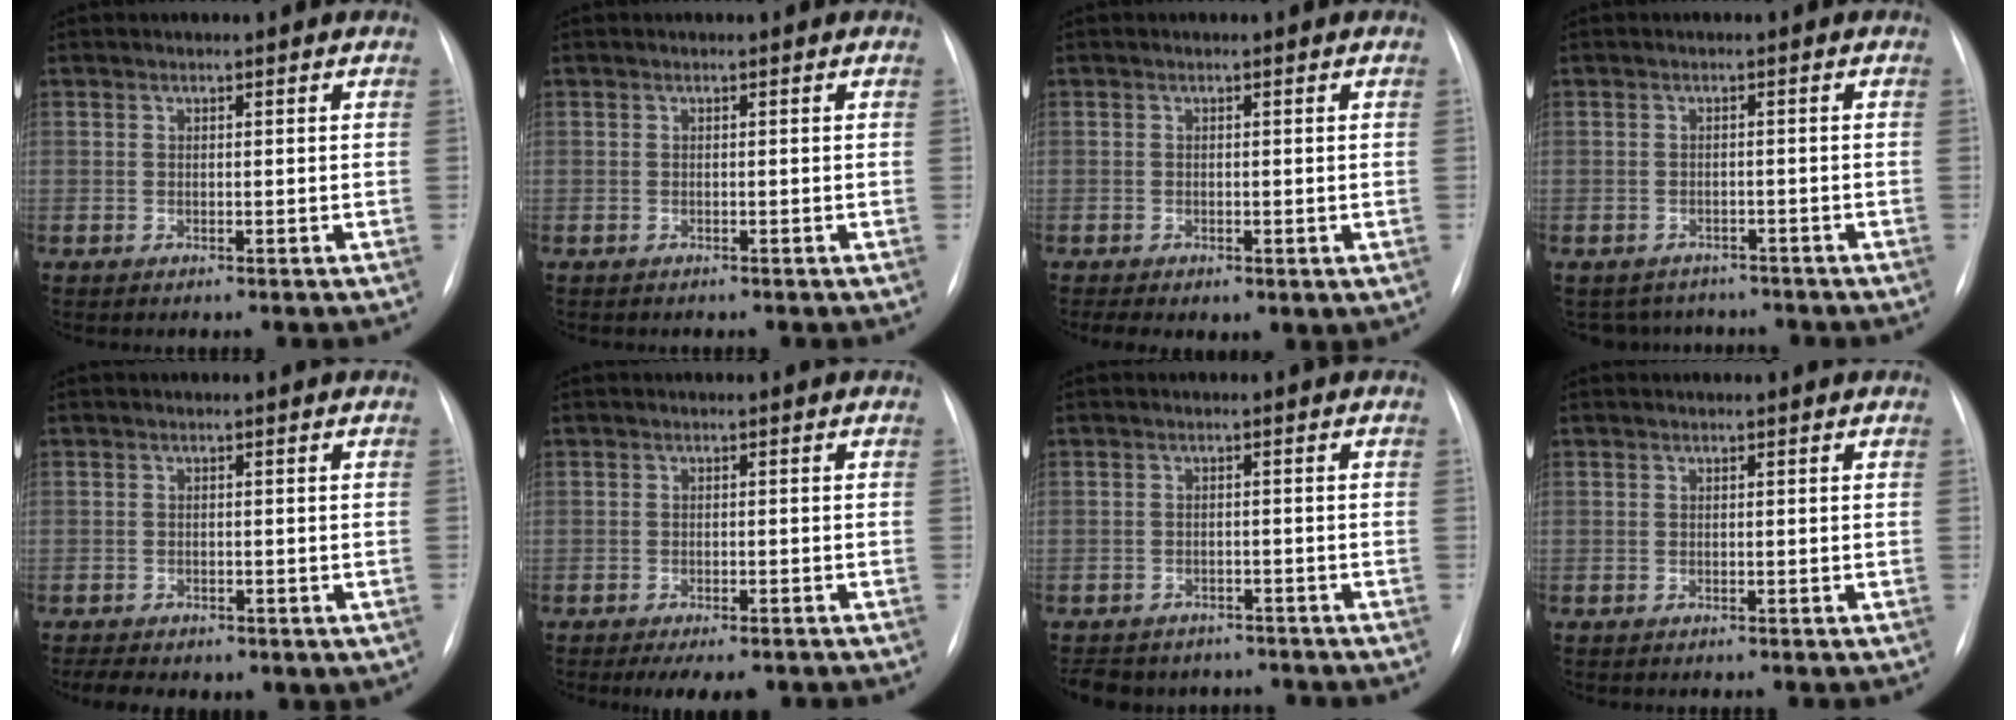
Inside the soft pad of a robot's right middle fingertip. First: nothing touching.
{"total": 0.0}
{"total": 3.8, "force": [-1.2, 2.1, 2.8], "torque": [-0.054, -0.004, -0.010]}
{"total": 5.2, "force": [-4.7, 2.2, -0.2], "torque": [0.003, 0.007, -0.058]}
{"total": 7.0, "force": [-4.3, 3.8, 4.0], "torque": [-0.075, 0.000, -0.048]}
{"total": 6.1, "force": [-4.7, 2.0, 3.4], "torque": [-0.039, -0.009, -0.062]}
{"total": 9.9, "force": [-8.6, 4.5, 2.1], "torque": [-0.044, 0.006, -0.104]}
{"total": 0.0}